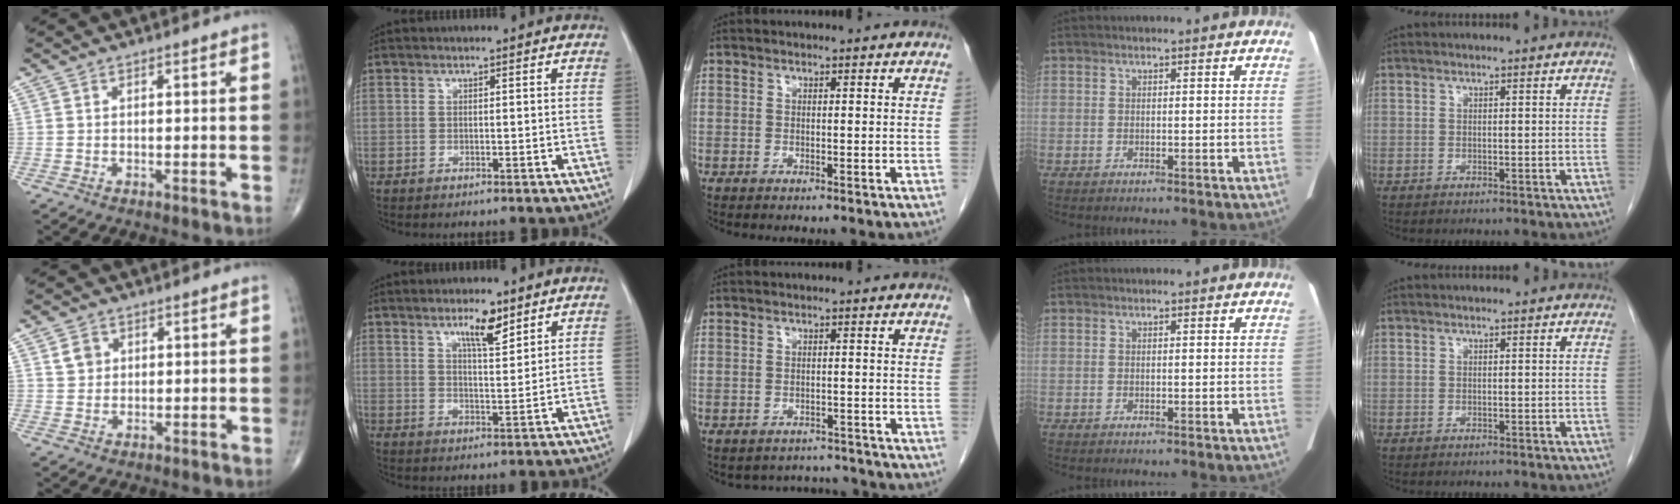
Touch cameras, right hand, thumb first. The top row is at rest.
{"thumb": {"total": 3.1, "force": [1.2, 2.6, 1.2], "torque": [-0.009, -0.005, 0.022]}, "index": {"total": 5.4, "force": [3.6, 1.1, 3.8], "torque": [-0.066, -0.001, 0.060]}, "middle": {"total": 4.7, "force": [-4.4, 1.4, -0.7], "torque": [0.009, 0.018, -0.055]}}